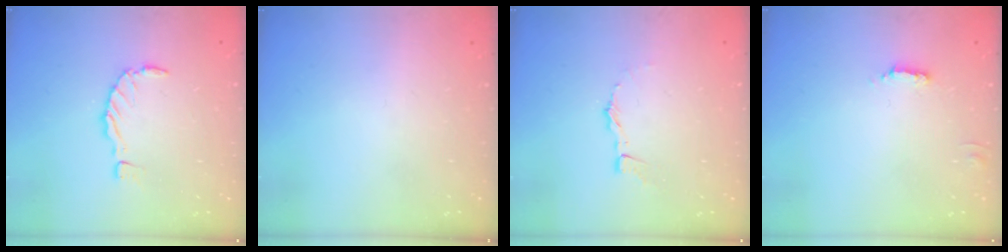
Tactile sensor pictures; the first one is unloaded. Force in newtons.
{"total": 0.0}
{"total": 3.3, "press": 3.3, "slide": 0.4}
{"total": 1.8, "press": 1.8, "slide": 0.4}